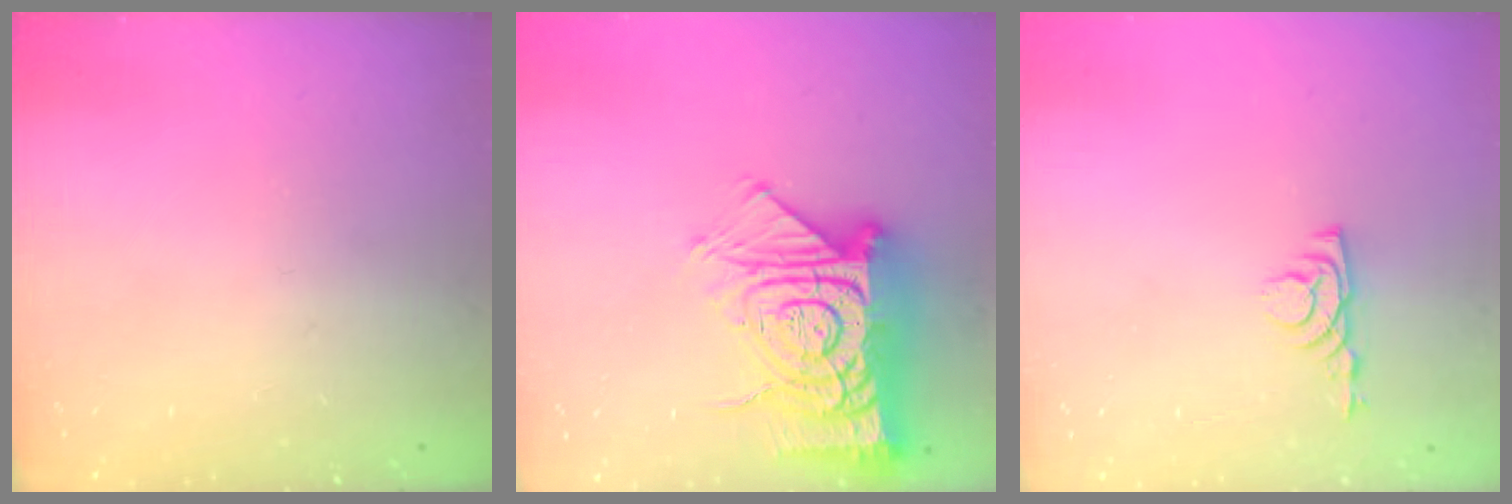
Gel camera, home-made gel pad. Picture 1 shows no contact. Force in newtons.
{"total": 21.4, "press": 21.3, "slide": 2.0}
{"total": 3.7, "press": 3.7, "slide": 0.6}